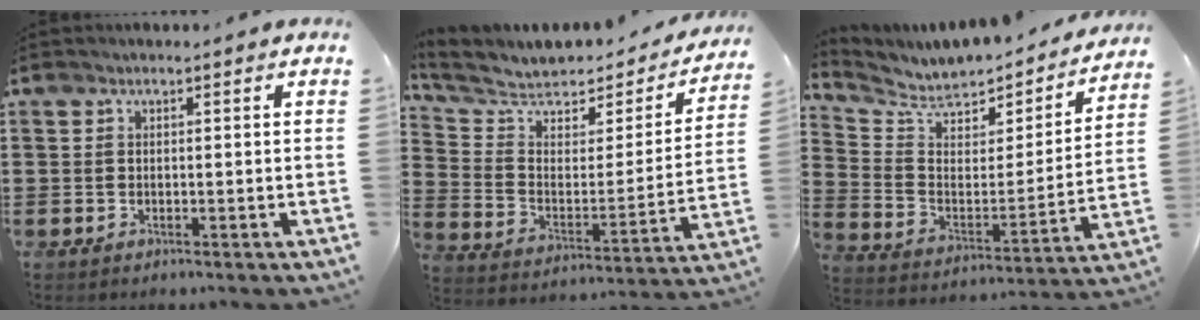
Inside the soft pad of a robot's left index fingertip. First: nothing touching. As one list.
[{"total": 6.1, "force": [5.1, 2.5, 2.3], "torque": [-0.068, -0.041, 0.083]}, {"total": 5.8, "force": [5.2, 2.0, 1.4], "torque": [-0.061, -0.046, 0.087]}]